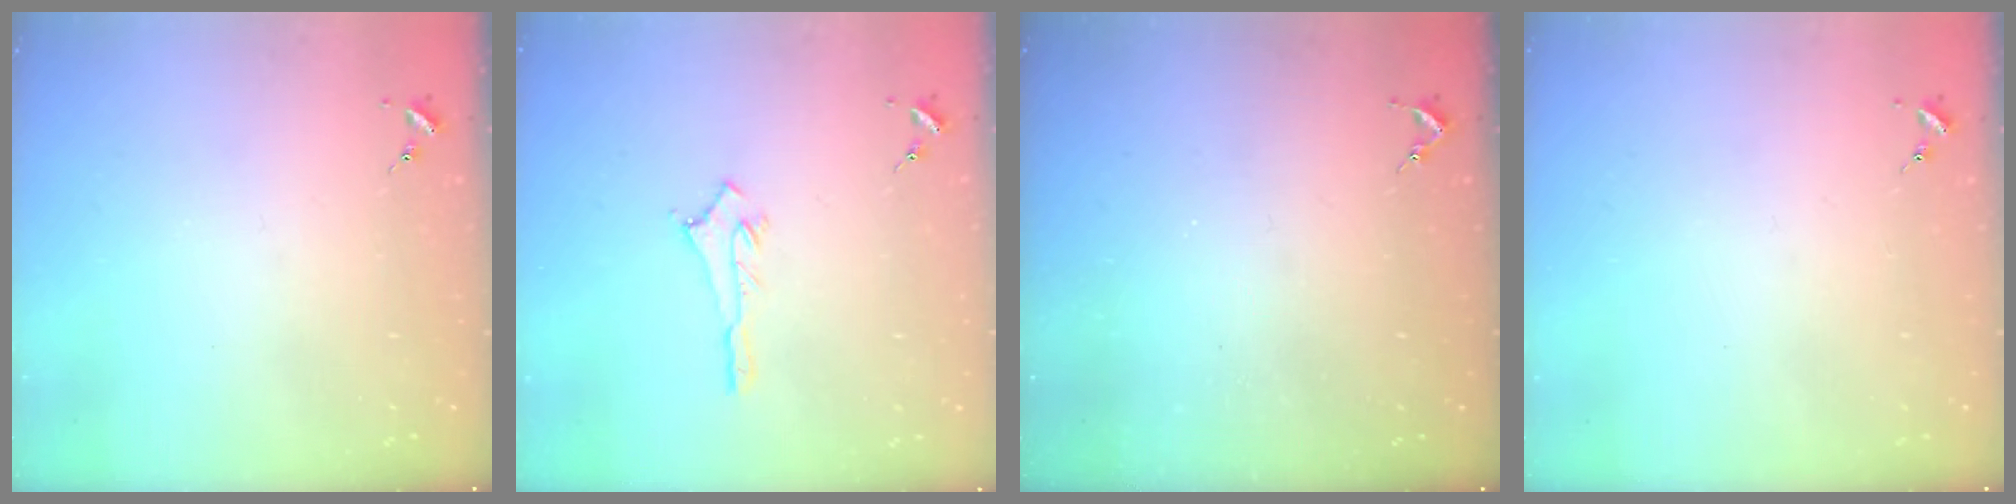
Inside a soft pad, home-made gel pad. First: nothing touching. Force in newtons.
{"total": 2.8, "press": 2.8, "slide": 0.2}
{"total": 2.5, "press": 2.5, "slide": 0.3}
{"total": 0.0}